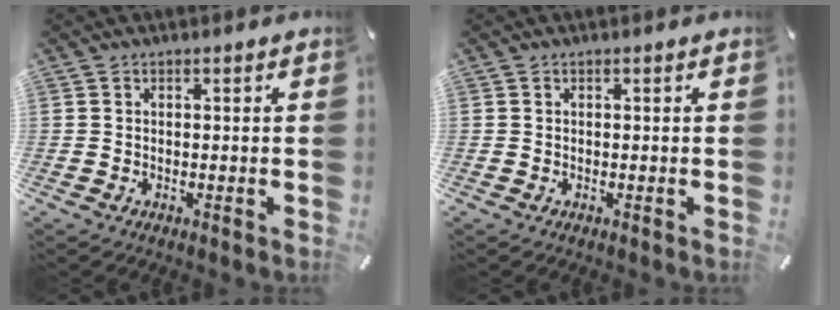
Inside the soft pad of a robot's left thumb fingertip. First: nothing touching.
{"total": 0.0}